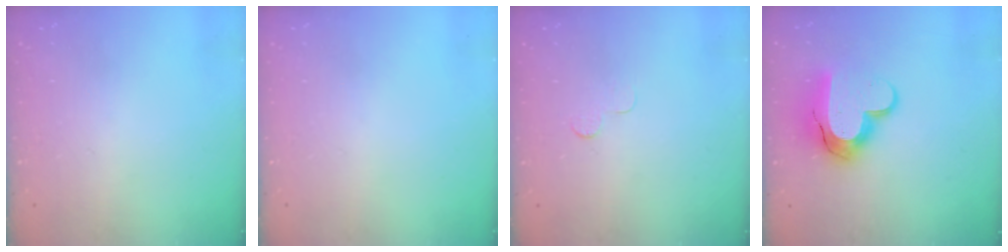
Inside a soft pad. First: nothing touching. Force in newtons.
{"total": 0.0}
{"total": 3.0, "press": 2.9, "slide": 0.3}
{"total": 15.4, "press": 15.3, "slide": 1.1}